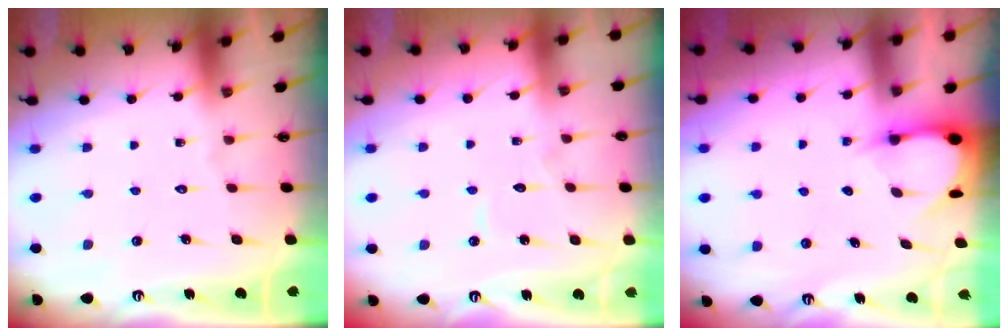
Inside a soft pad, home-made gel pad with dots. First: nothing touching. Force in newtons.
{"total": 3.2, "press": 3.2, "slide": 0.1}
{"total": 3.3, "press": 3.3, "slide": 0.4}